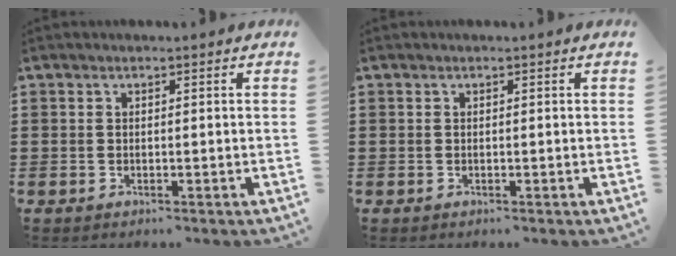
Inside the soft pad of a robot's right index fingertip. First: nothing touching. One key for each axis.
{"total": 0.0}